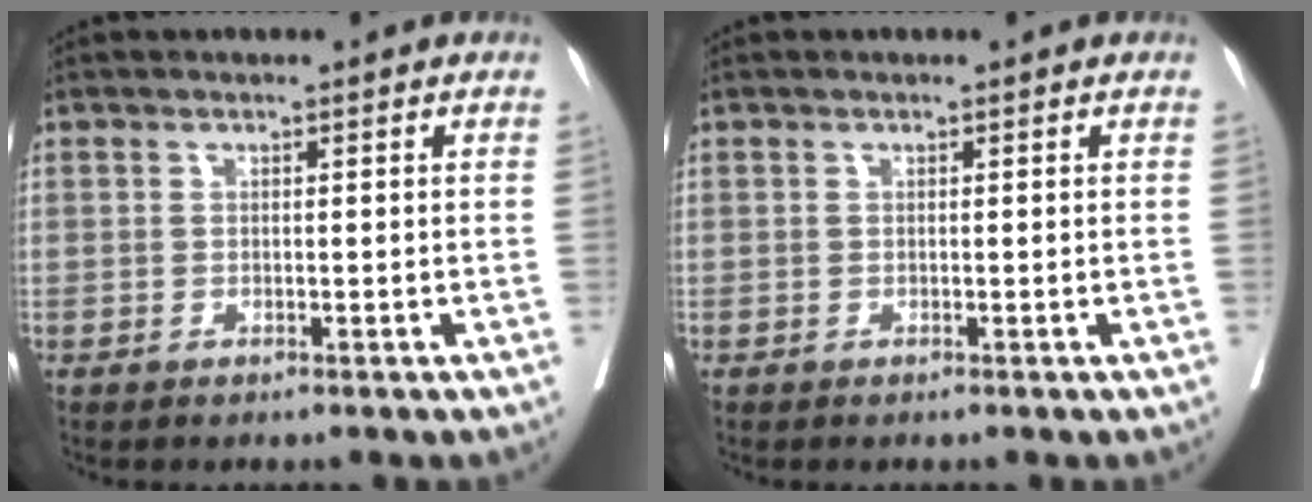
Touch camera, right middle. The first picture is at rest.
{"total": 0.0}